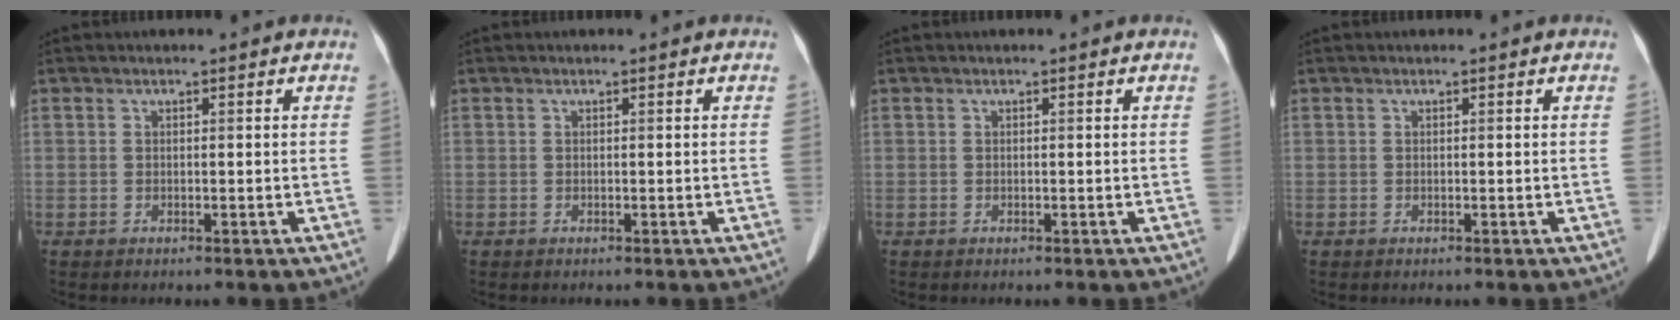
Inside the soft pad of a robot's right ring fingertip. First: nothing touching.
{"total": 0.0}
{"total": 0.0}
{"total": 0.0}